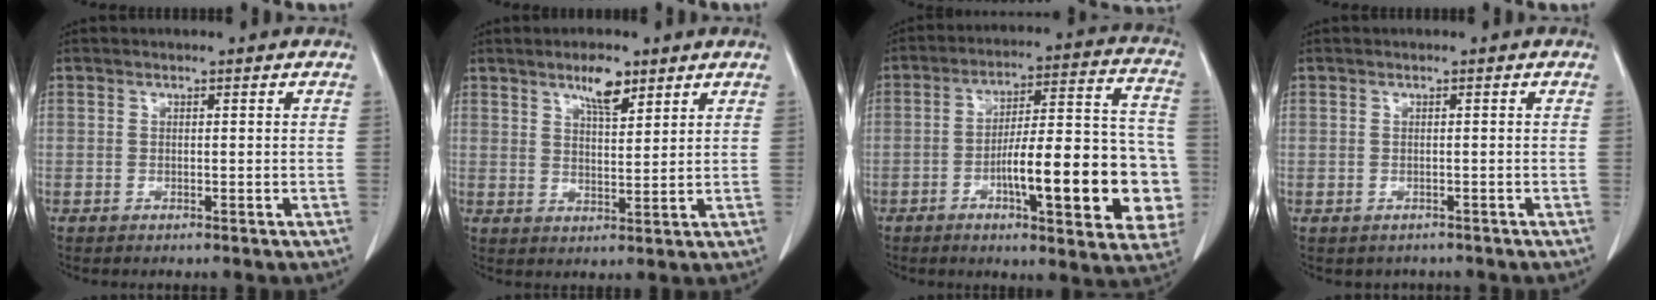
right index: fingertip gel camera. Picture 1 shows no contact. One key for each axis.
{"total": 5.1, "fx": 3.4, "fy": 1.4, "fz": 3.5, "tx": -0.064, "ty": 0.000, "tz": 0.058}
{"total": 21.0, "fx": -5.5, "fy": 4.6, "fz": 19.7, "tx": -0.207, "ty": 0.031, "tz": -0.067}
{"total": 1.7, "fx": -1.1, "fy": 1.3, "fz": 0.0, "tx": -0.005, "ty": 0.003, "tz": -0.013}